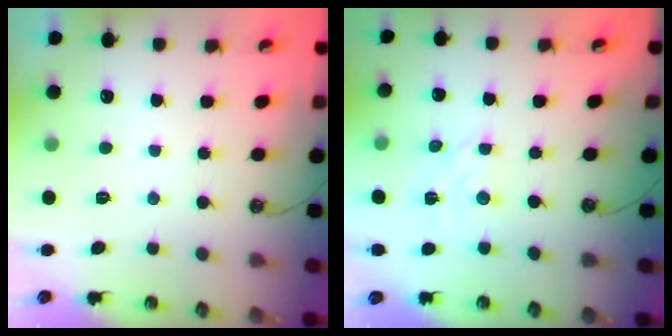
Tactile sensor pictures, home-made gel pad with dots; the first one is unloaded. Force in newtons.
{"total": 2.6, "press": 2.6, "slide": 0.3}